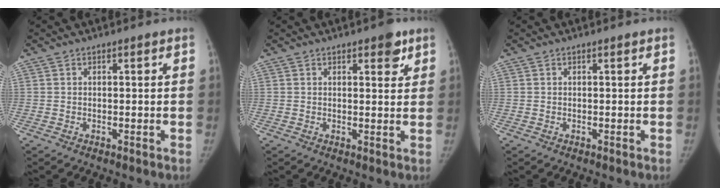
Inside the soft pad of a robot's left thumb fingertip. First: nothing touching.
{"total": 3.8, "force": [2.2, 1.7, 2.5], "torque": [-0.016, -0.009, 0.024]}
{"total": 0.0}